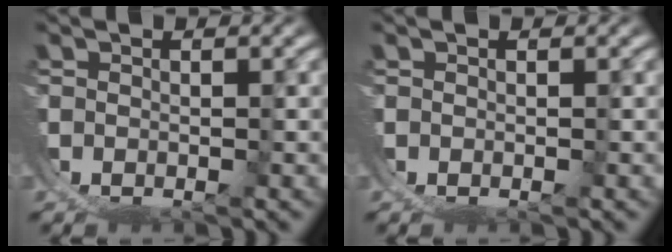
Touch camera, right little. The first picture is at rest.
{"total": 0.0}